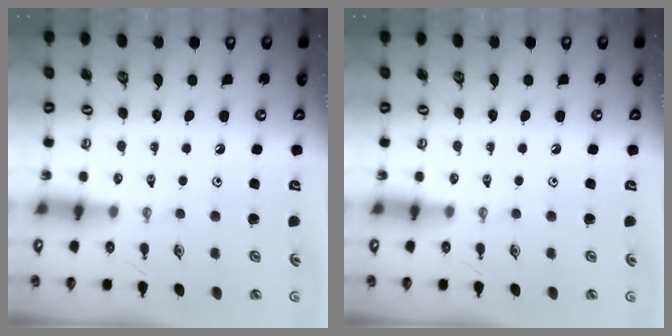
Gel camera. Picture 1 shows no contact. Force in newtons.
{"total": 0.0}